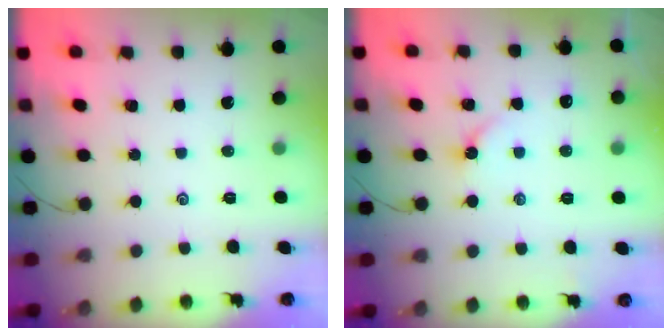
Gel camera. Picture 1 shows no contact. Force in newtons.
{"total": 2.6, "press": 2.6, "slide": 0.4}